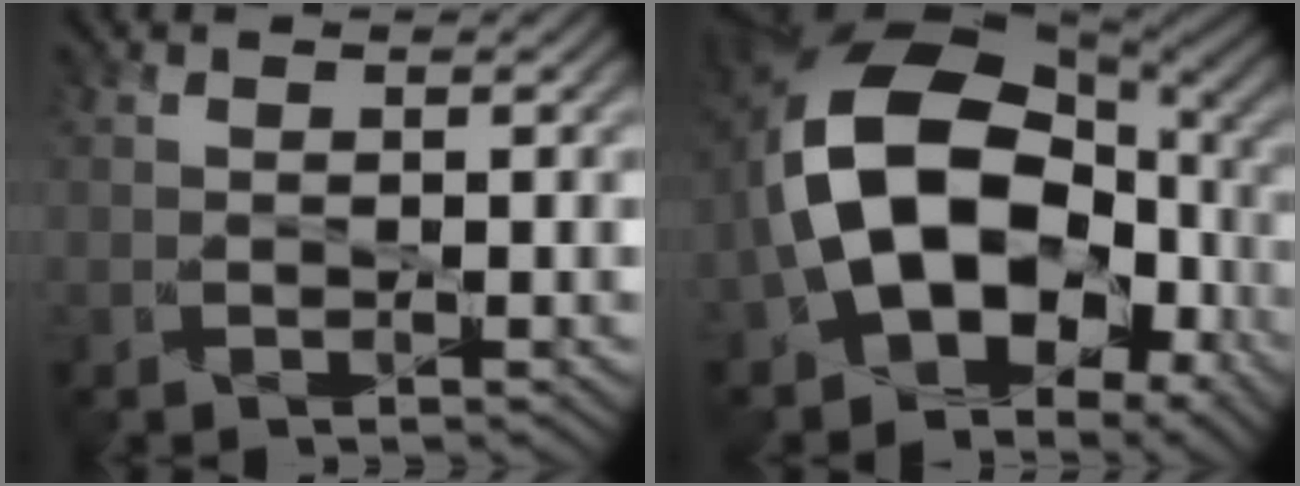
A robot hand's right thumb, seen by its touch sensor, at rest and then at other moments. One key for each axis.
{"total": 16.4, "fx": -2.1, "fy": 11.2, "fz": 11.8, "tx": -0.208, "ty": 0.008, "tz": -0.042}